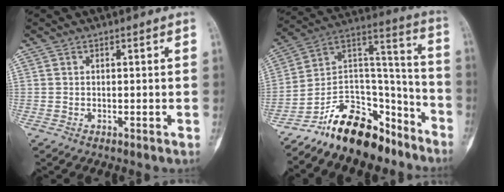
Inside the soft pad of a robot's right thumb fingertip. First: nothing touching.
{"total": 19.0, "force": [-14.8, 8.7, 8.3], "torque": [-0.096, 0.132, -0.255]}